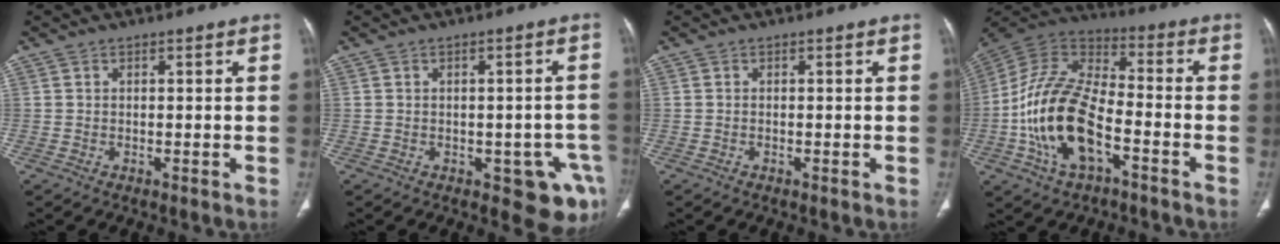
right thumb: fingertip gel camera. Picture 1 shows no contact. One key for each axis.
{"total": 8.2, "fx": -3.5, "fy": 4.0, "fz": 6.2, "tx": -0.040, "ty": 0.011, "tz": -0.037}
{"total": 0.0}
{"total": 18.5, "fx": -5.9, "fy": 9.3, "fz": 14.8, "tx": -0.285, "ty": 0.039, "tz": -0.113}